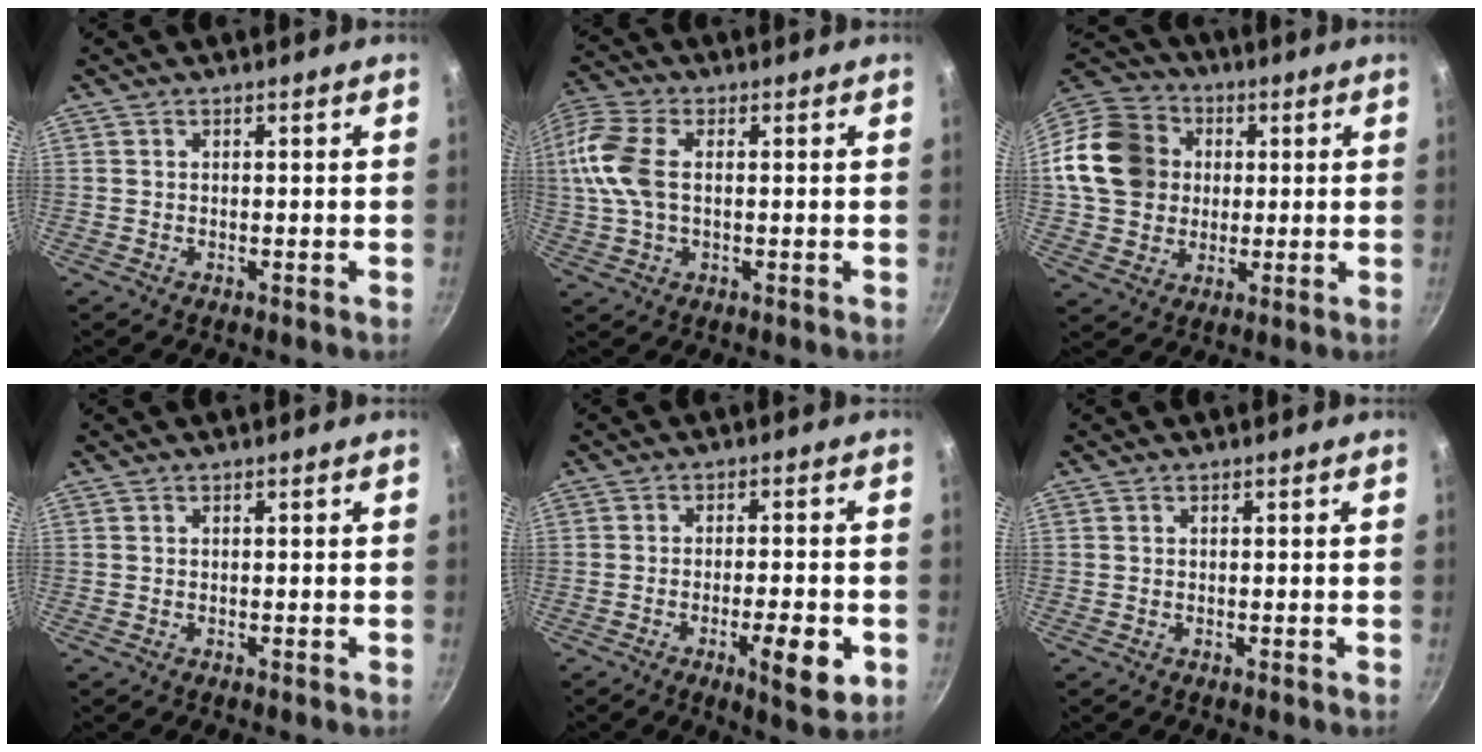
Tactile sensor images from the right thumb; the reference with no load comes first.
{"total": 12.4, "force": [1.1, 7.5, 9.8], "torque": [-0.214, 0.019, 0.009]}
{"total": 17.1, "force": [1.8, 14.7, 8.5], "torque": [-0.141, 0.030, 0.030]}
{"total": 0.0}
{"total": 8.8, "force": [-3.0, 2.4, 7.9], "torque": [-0.105, 0.007, -0.040]}
{"total": 0.0}